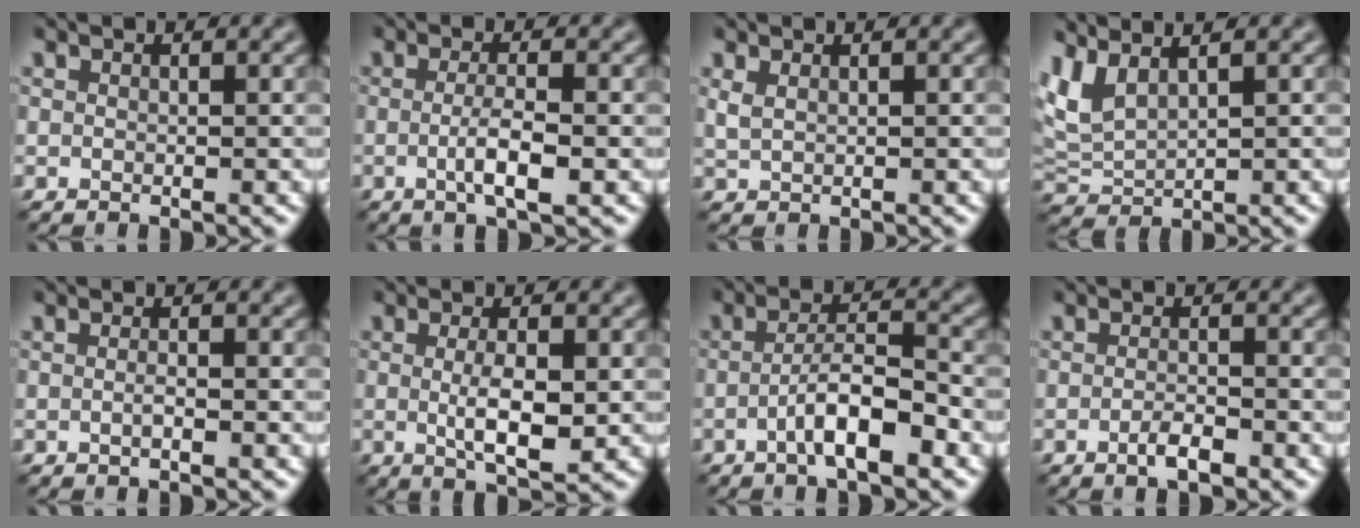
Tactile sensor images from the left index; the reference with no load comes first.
{"total": 3.2, "force": [-0.6, 0.6, 3.1], "torque": [-0.056, -0.003, -0.011]}
{"total": 1.1, "force": [0.7, 0.4, 0.8], "torque": [-0.019, 0.001, 0.017]}
{"total": 3.5, "force": [2.3, 1.3, 2.4], "torque": [-0.066, 0.008, 0.053]}
{"total": 0.9, "force": [-0.2, 0.1, 0.8], "torque": [-0.015, -0.001, -0.005]}
{"total": 4.0, "force": [-0.1, 1.1, 3.9], "torque": [-0.070, -0.006, 0.000]}
{"total": 4.8, "force": [-2.1, 1.1, 4.2], "torque": [-0.071, 0.012, -0.041]}
{"total": 1.8, "force": [-0.9, 0.5, 1.5], "torque": [-0.028, -0.001, -0.019]}